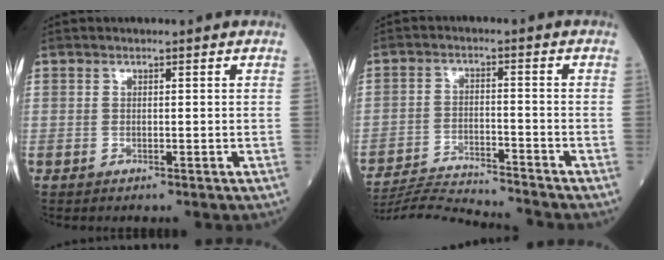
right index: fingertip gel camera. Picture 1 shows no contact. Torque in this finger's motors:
{"motor_torque": [-0.15, -0.20, 0.05, 0.01]}